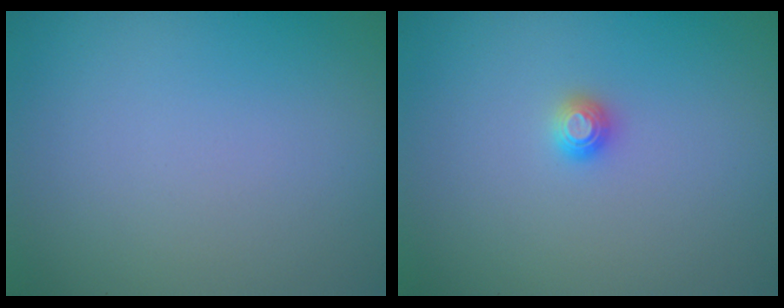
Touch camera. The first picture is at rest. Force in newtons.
{"total": 1.1, "press": 1.1, "slide": 0.1}